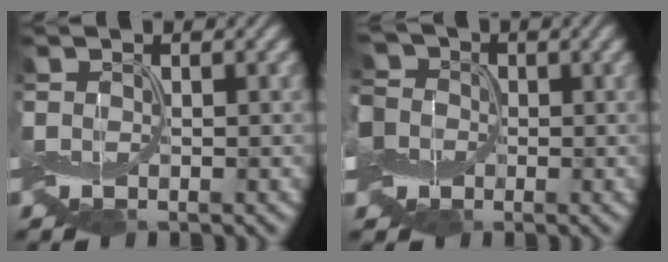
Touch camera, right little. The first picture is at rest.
{"total": 7.7, "force": [0.4, 6.8, 3.7], "torque": [-0.088, 0.022, -0.036]}